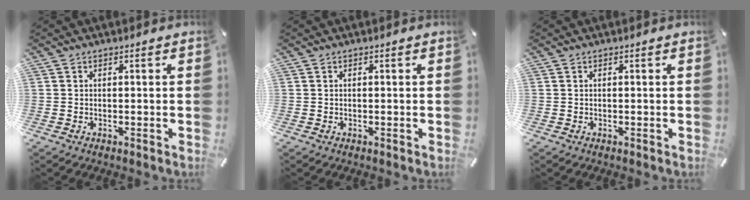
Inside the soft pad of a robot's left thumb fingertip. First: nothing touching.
{"total": 0.0}
{"total": 0.0}